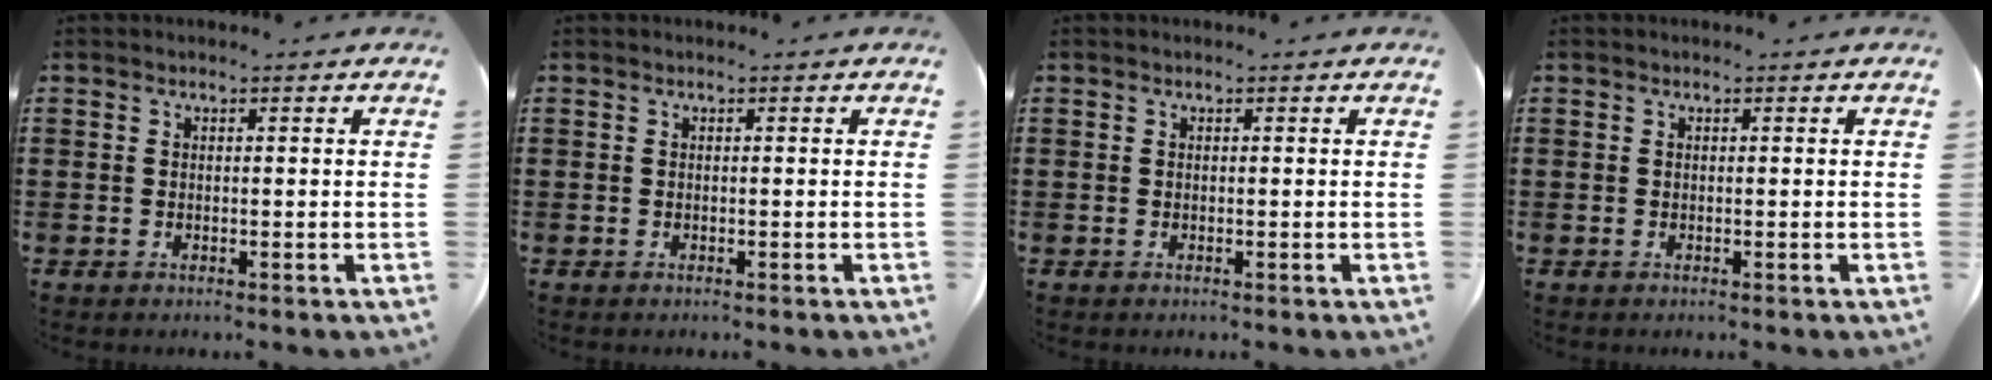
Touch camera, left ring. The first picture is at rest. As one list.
[{"total": 0.0}, {"total": 0.0}, {"total": 0.0}]